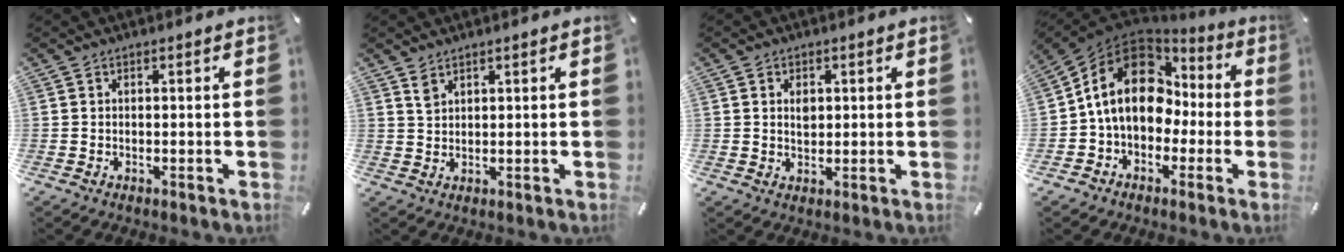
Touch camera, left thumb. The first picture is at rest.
{"total": 2.5, "force": [1.9, 1.3, 1.0], "torque": [-0.022, -0.002, 0.036]}
{"total": 2.5, "force": [0.6, 2.1, 1.3], "torque": [-0.015, -0.001, 0.006]}
{"total": 16.5, "force": [1.6, 12.9, 10.1], "torque": [-0.195, 0.013, 0.030]}